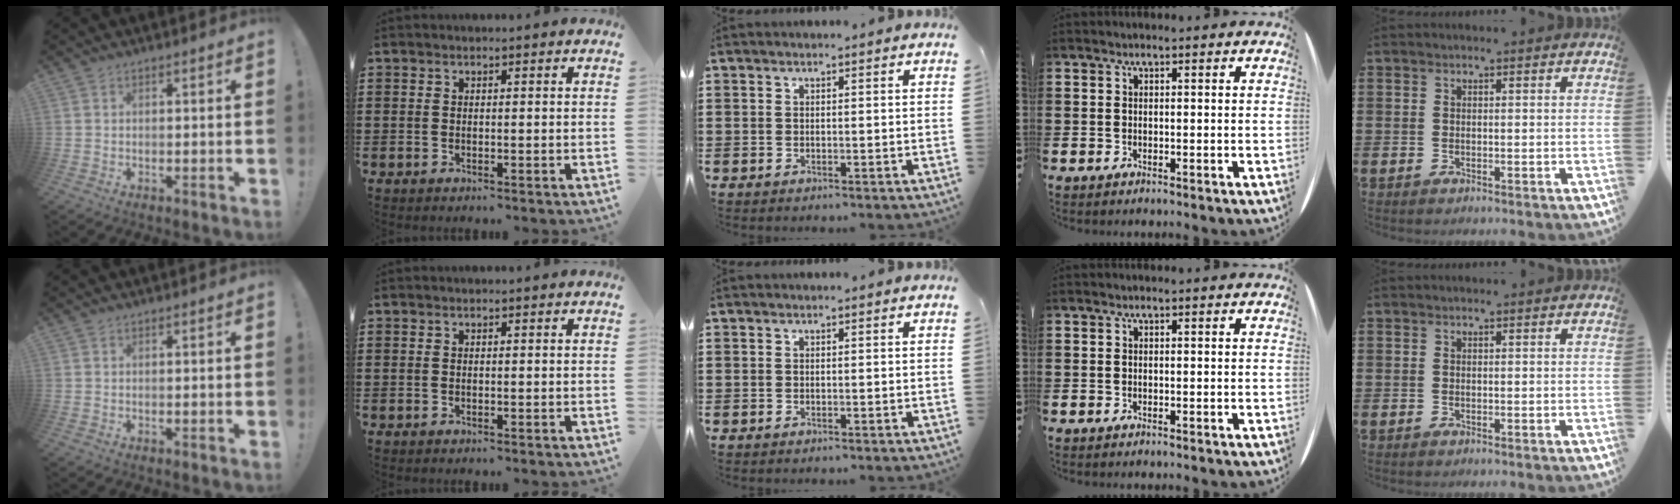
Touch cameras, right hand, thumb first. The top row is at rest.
{}